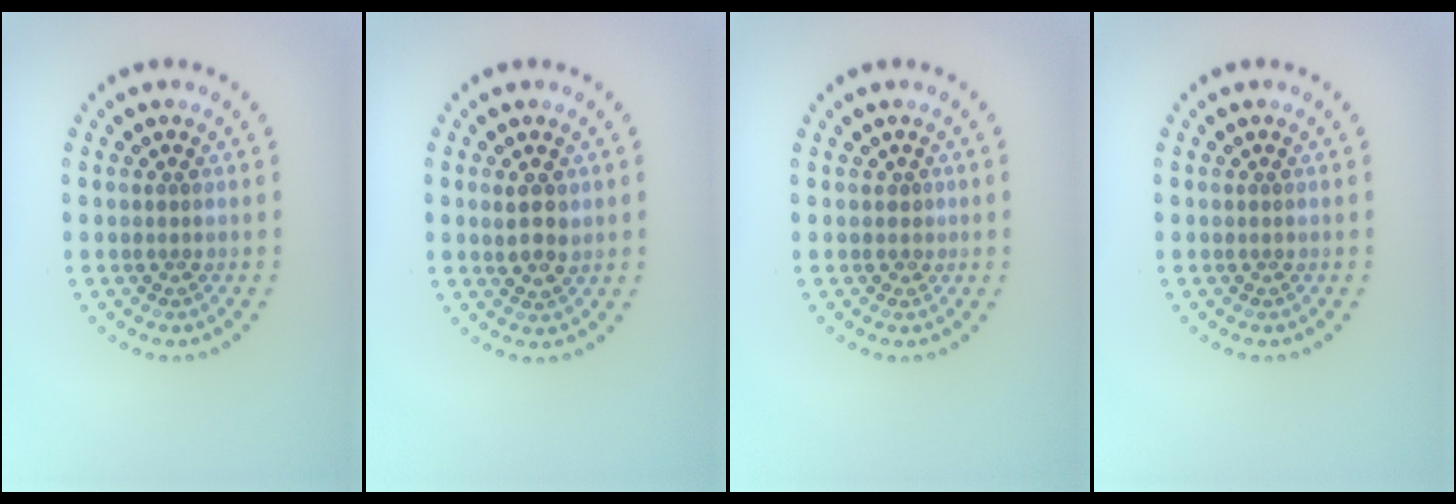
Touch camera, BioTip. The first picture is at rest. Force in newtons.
{"total": 2.5, "press": 2.4, "slide": 0.5}
{"total": 0.5, "press": 0.2, "slide": 0.5}
{"total": 0.0}